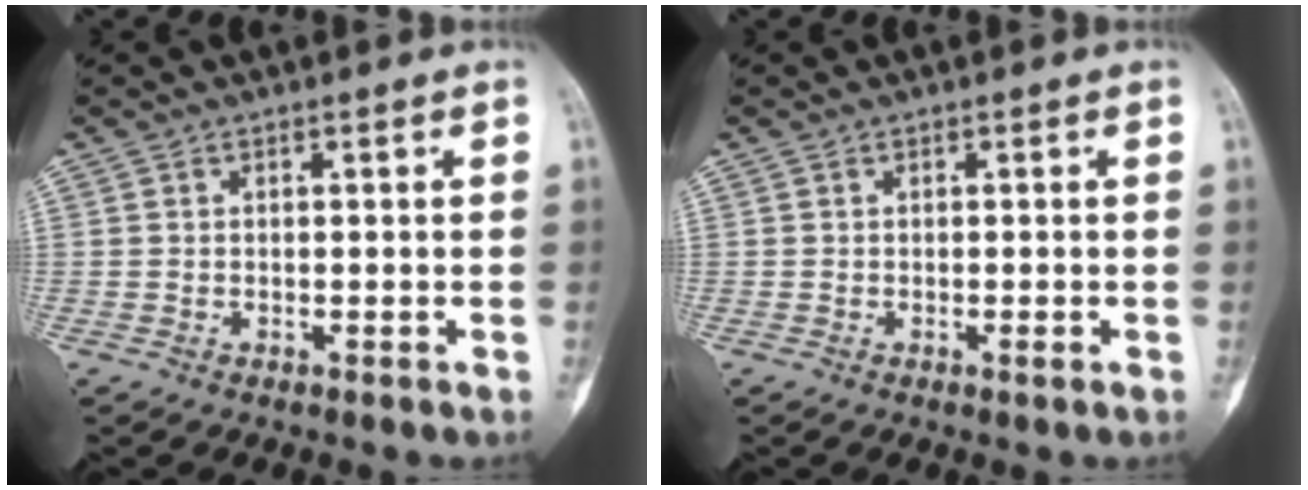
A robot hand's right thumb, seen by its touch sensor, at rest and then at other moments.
{"total": 0.5, "force": [-0.2, 0.0, 0.5], "torque": [-0.009, -0.001, -0.003]}